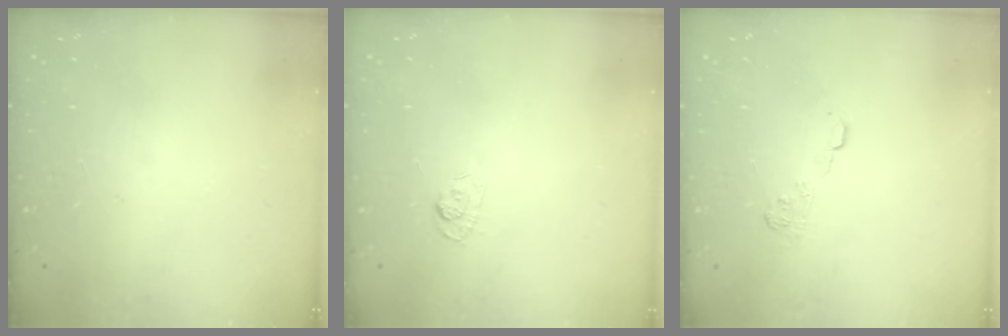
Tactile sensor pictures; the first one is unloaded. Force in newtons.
{"total": 3.5, "press": 3.1, "slide": 1.6}
{"total": 7.6, "press": 7.5, "slide": 1.0}